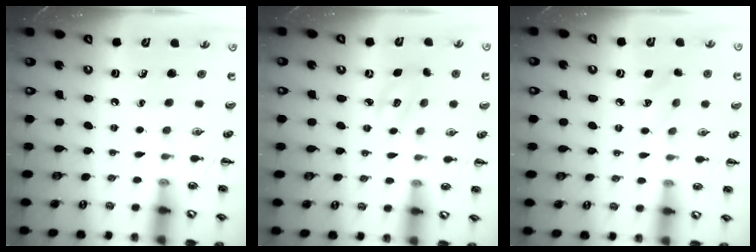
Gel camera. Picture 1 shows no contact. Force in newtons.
{"total": 3.7, "press": 3.6, "slide": 1.0}
{"total": 4.5, "press": 4.3, "slide": 1.2}